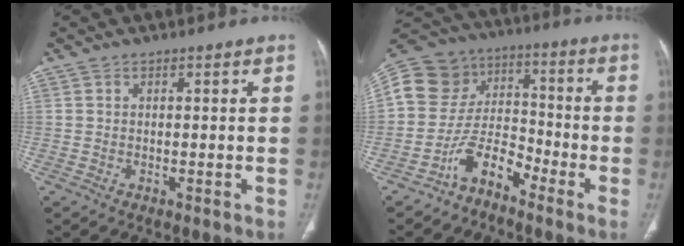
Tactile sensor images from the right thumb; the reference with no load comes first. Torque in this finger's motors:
{"motor_torque": [1.57, 1.78, 1.10, -1.25, 0.10]}